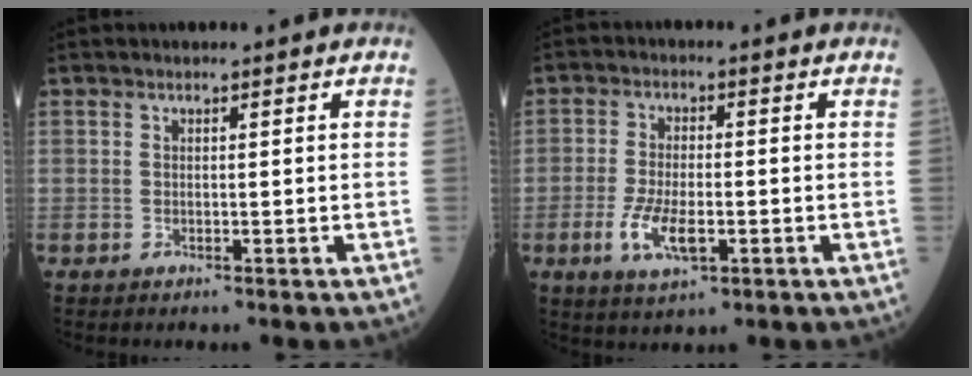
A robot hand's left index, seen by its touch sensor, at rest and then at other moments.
{"total": 6.4, "force": [-2.2, 2.3, 5.6], "torque": [-0.113, -0.008, -0.037]}